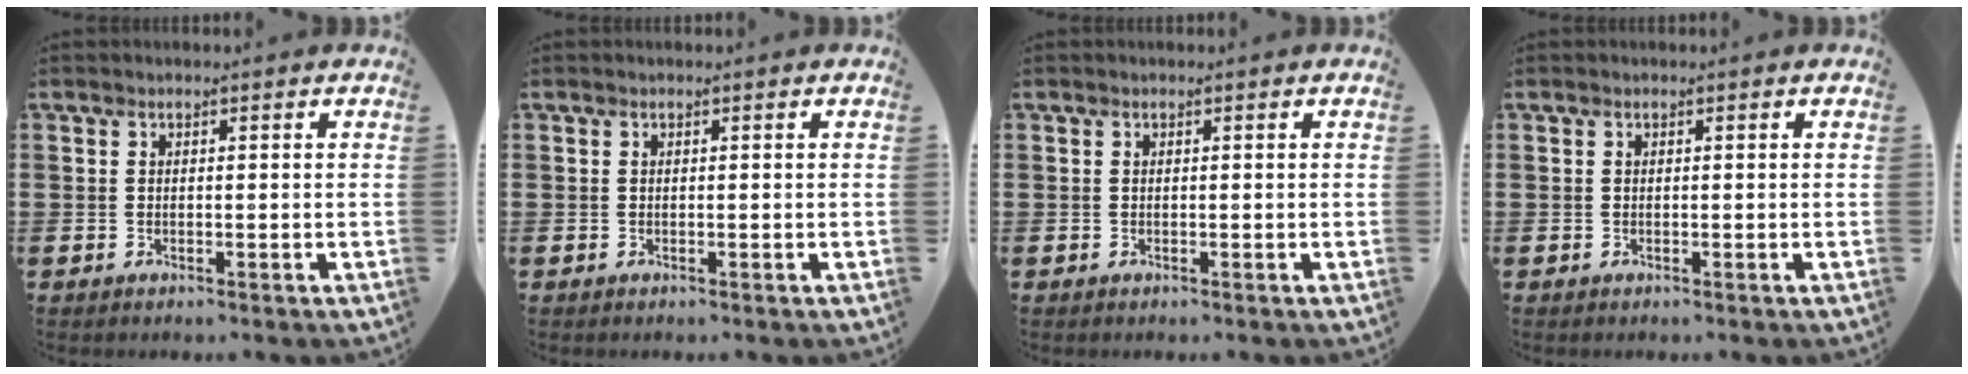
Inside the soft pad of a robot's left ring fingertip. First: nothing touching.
{"total": 0.0}
{"total": 0.0}
{"total": 0.0}